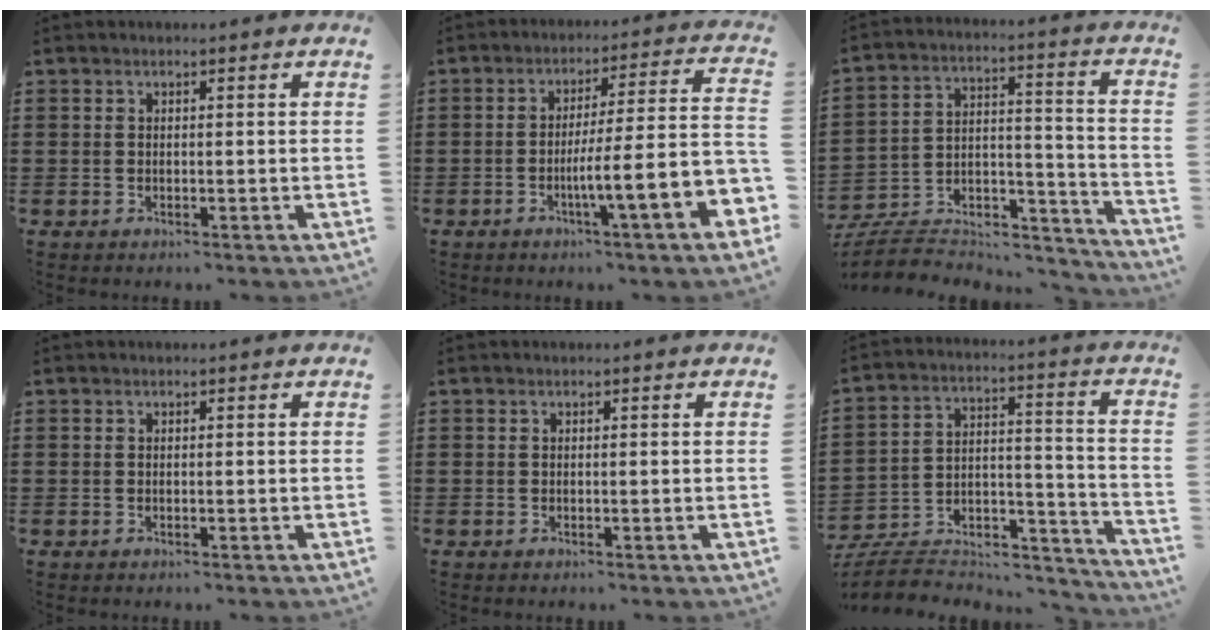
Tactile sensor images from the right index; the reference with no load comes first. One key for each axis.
{"total": 9.6, "fx": -3.4, "fy": 0.4, "fz": 9.0, "tx": -0.147, "ty": -0.029, "tz": -0.066}
{"total": 6.4, "fx": -5.5, "fy": 2.6, "fz": 2.0, "tx": -0.041, "ty": 0.004, "tz": -0.110}
{"total": 0.0}
{"total": 0.0}
{"total": 6.8, "fx": -5.9, "fy": 2.7, "fz": 2.3, "tx": -0.044, "ty": 0.008, "tz": -0.115}